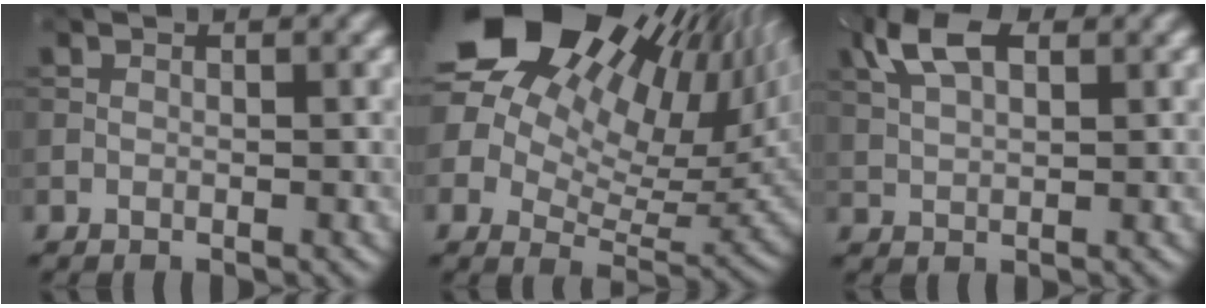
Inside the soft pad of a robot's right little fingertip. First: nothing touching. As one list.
[{"total": 20.4, "force": [10.5, 11.1, 13.5], "torque": [-0.230, 0.051, 0.161]}, {"total": 4.8, "force": [2.2, 2.4, 3.6], "torque": [-0.082, 0.012, 0.041]}]